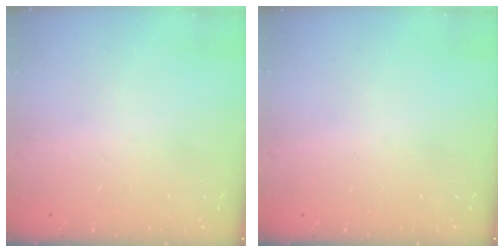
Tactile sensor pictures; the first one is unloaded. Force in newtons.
{"total": 0.0}